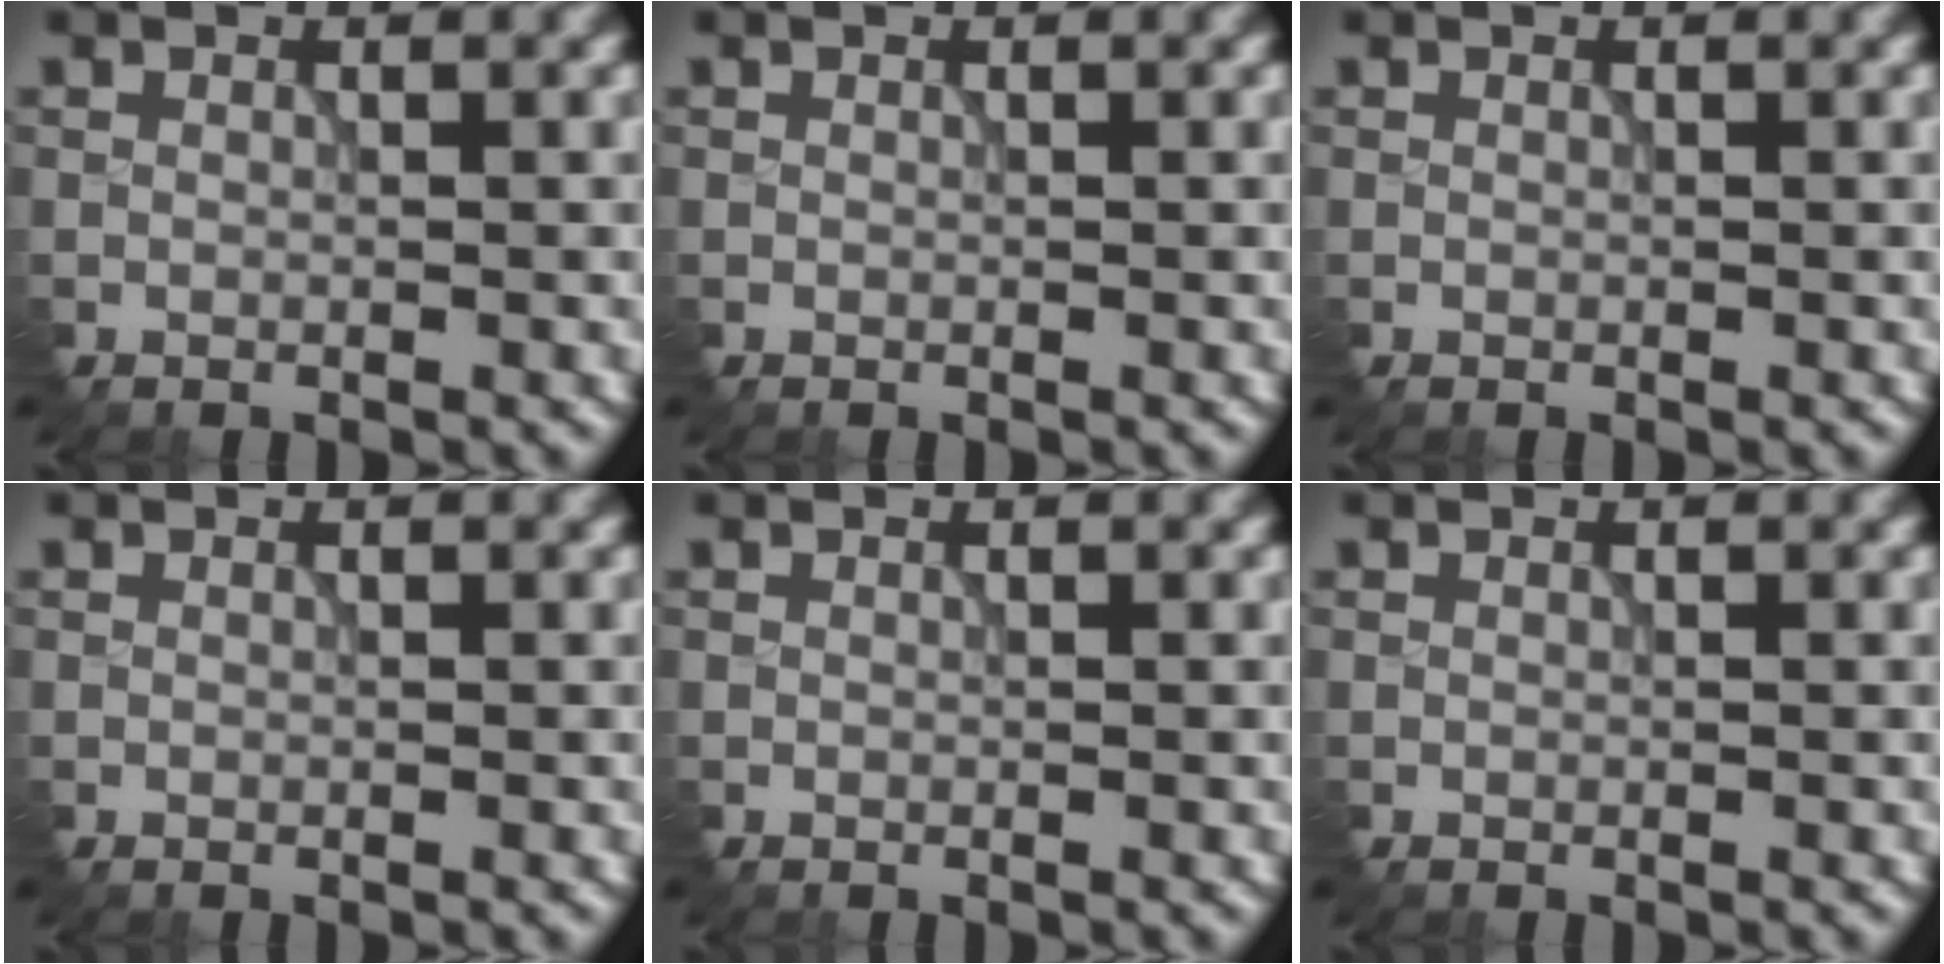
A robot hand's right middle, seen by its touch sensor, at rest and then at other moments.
{"total": 0.0}
{"total": 0.0}
{"total": 0.0}
{"total": 0.0}
{"total": 0.0}